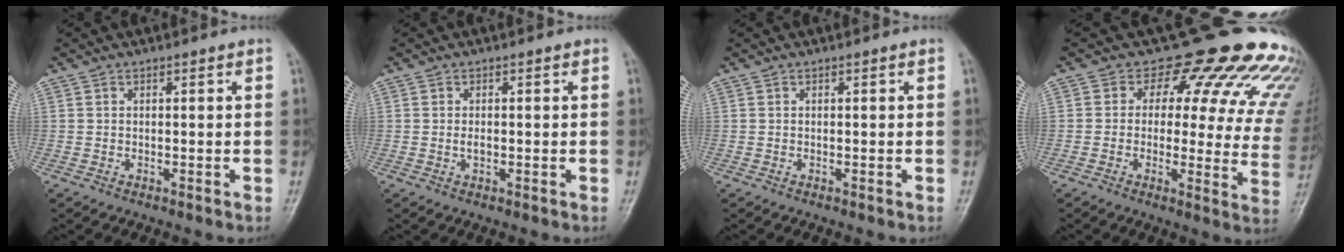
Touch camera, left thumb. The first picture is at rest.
{"total": 1.2, "force": [0.0, 0.7, 1.0], "torque": [-0.014, -0.001, -0.001]}
{"total": 0.0}
{"total": 21.9, "force": [16.0, 9.8, 11.3], "torque": [-0.092, -0.083, 0.167]}